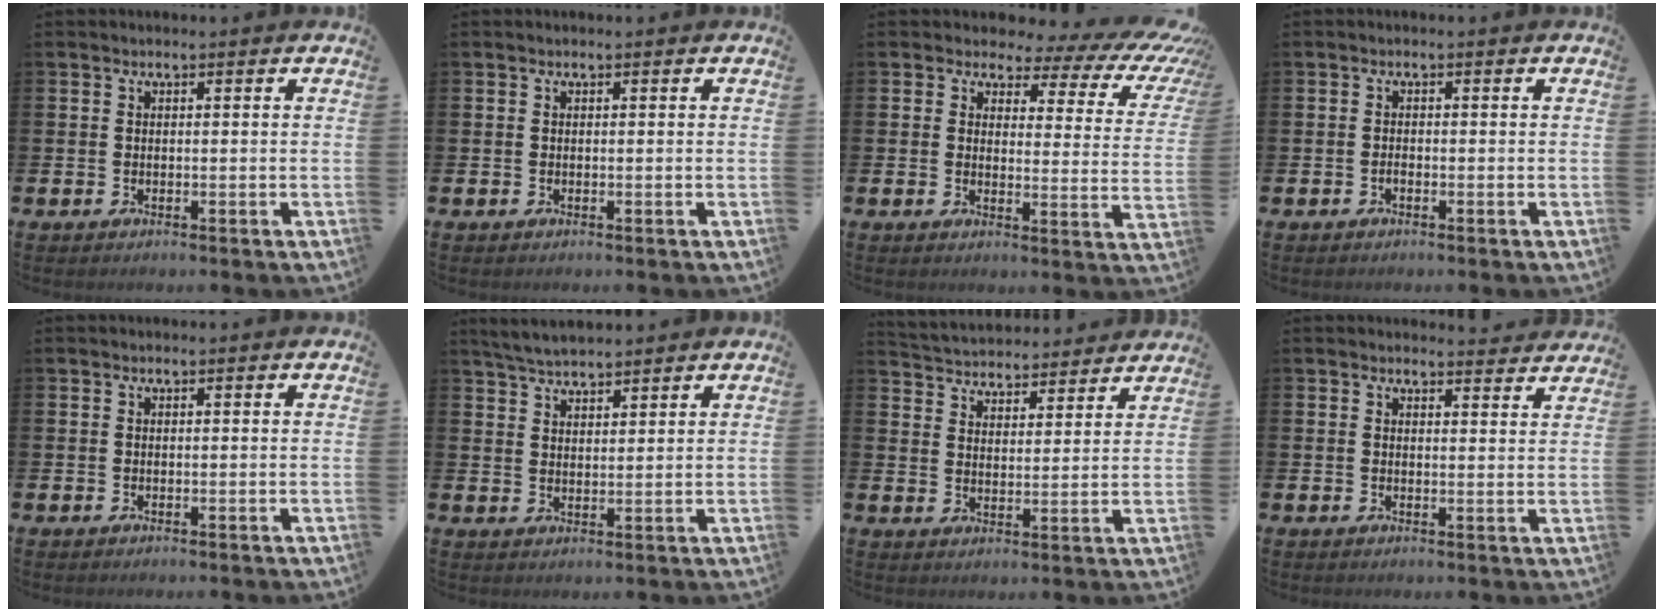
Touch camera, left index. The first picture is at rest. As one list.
[{"total": 0.0}, {"total": 3.3, "force": [1.7, 2.5, 1.4], "torque": [-0.018, -0.028, 0.013]}, {"total": 0.6, "force": [-0.5, 0.1, 0.3], "torque": [-0.016, -0.002, -0.006]}, {"total": 0.0}, {"total": 4.2, "force": [4.1, 0.5, 0.8], "torque": [-0.019, -0.015, 0.073]}, {"total": 4.6, "force": [4.5, 1.0, -0.3], "torque": [-0.010, -0.036, 0.077]}, {"total": 2.6, "force": [2.6, 0.2, -0.1], "torque": [0.012, -0.020, 0.044]}]